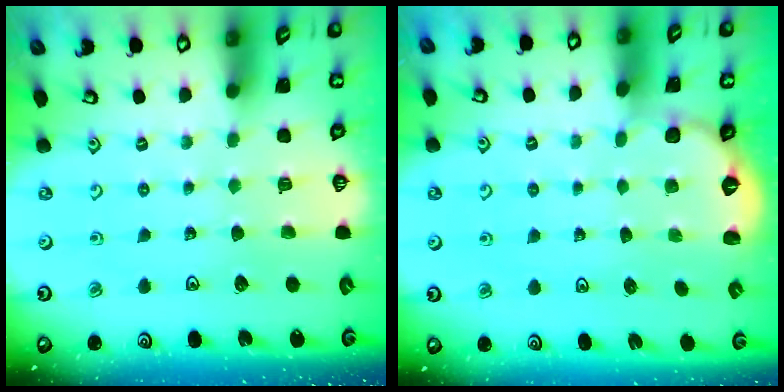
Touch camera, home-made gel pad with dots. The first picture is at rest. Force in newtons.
{"total": 2.0, "press": 0.6, "slide": 1.9}